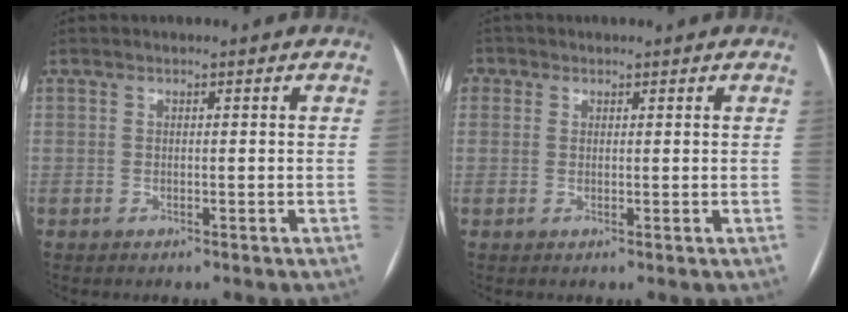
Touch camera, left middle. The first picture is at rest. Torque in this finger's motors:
{"motor_torque": [2.13, -0.01, 1.05, 0.14]}